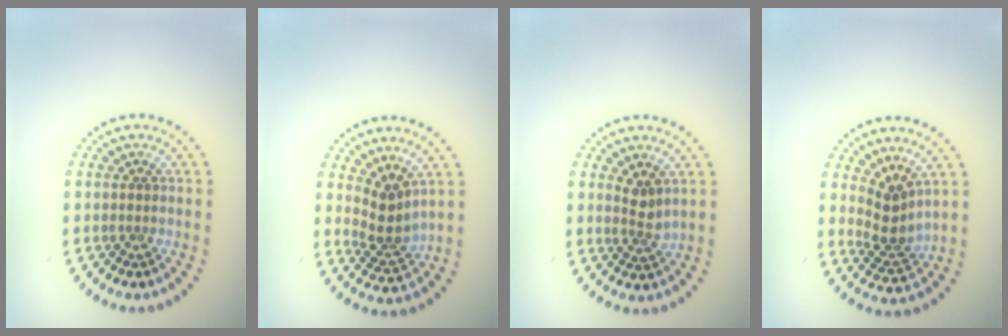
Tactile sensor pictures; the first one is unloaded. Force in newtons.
{"total": 2.9, "press": 2.1, "slide": 2.0}
{"total": 1.9, "press": 1.4, "slide": 1.2}
{"total": 2.7, "press": 1.9, "slide": 1.9}